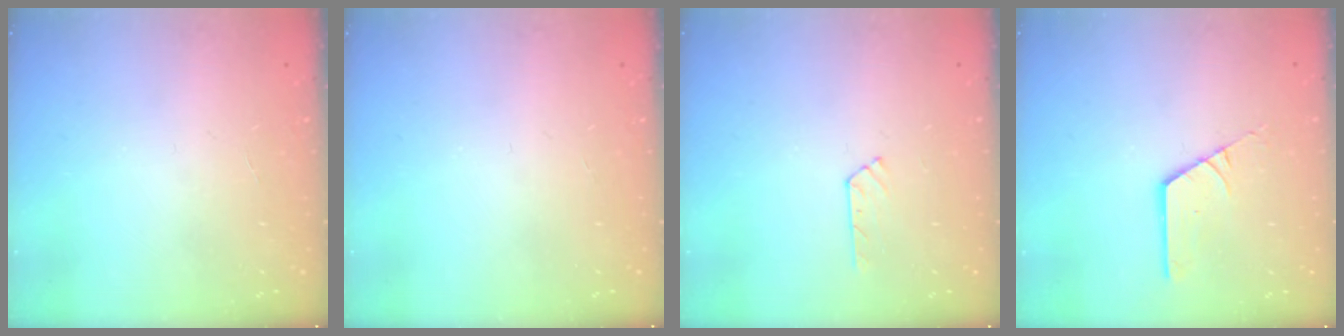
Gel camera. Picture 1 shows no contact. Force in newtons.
{"total": 0.0}
{"total": 3.4, "press": 3.4, "slide": 0.5}
{"total": 2.6, "press": 2.6, "slide": 0.2}